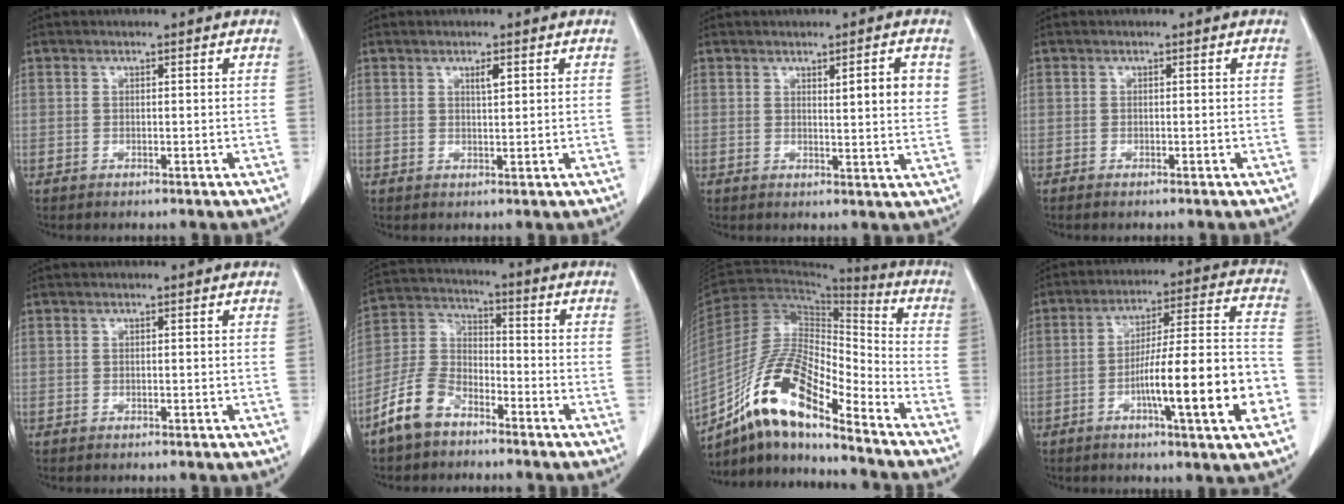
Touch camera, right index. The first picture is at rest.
{"total": 1.5, "force": [0.8, 0.3, 1.3], "torque": [-0.023, -0.003, 0.013]}
{"total": 4.9, "force": [1.8, 0.4, 4.5], "torque": [-0.060, -0.009, 0.023]}
{"total": 0.8, "force": [-0.6, 0.1, 0.5], "torque": [-0.011, -0.002, -0.009]}
{"total": 0.0}
{"total": 8.9, "force": [-6.2, 4.8, 4.3], "torque": [-0.107, 0.007, -0.126]}
{"total": 15.9, "force": [-10.8, 3.3, 11.2], "torque": [-0.209, 0.011, -0.193]}
{"total": 17.1, "force": [-5.5, 0.9, 16.2], "torque": [-0.242, 0.010, -0.083]}